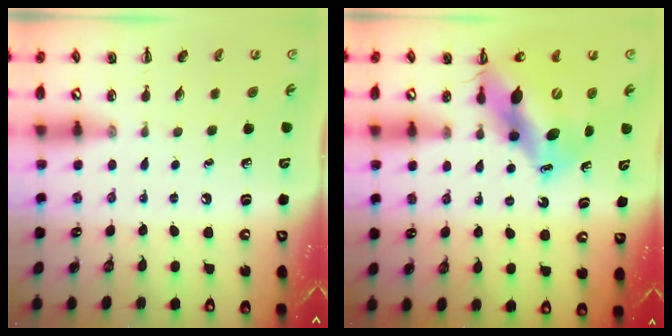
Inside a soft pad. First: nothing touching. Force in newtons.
{"total": 14.8, "press": 14.2, "slide": 4.2}